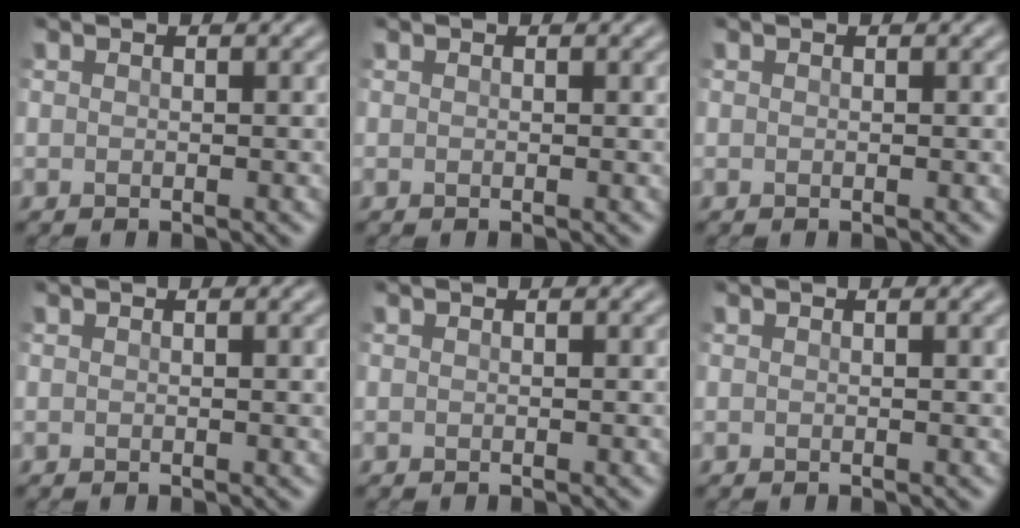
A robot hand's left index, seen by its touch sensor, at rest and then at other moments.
{"total": 0.0}
{"total": 0.0}
{"total": 1.0, "force": [0.2, 0.2, 1.0], "torque": [-0.009, 0.004, 0.001]}
{"total": 0.0}
{"total": 0.9, "force": [0.4, 0.2, 0.8], "torque": [-0.008, 0.005, 0.005]}